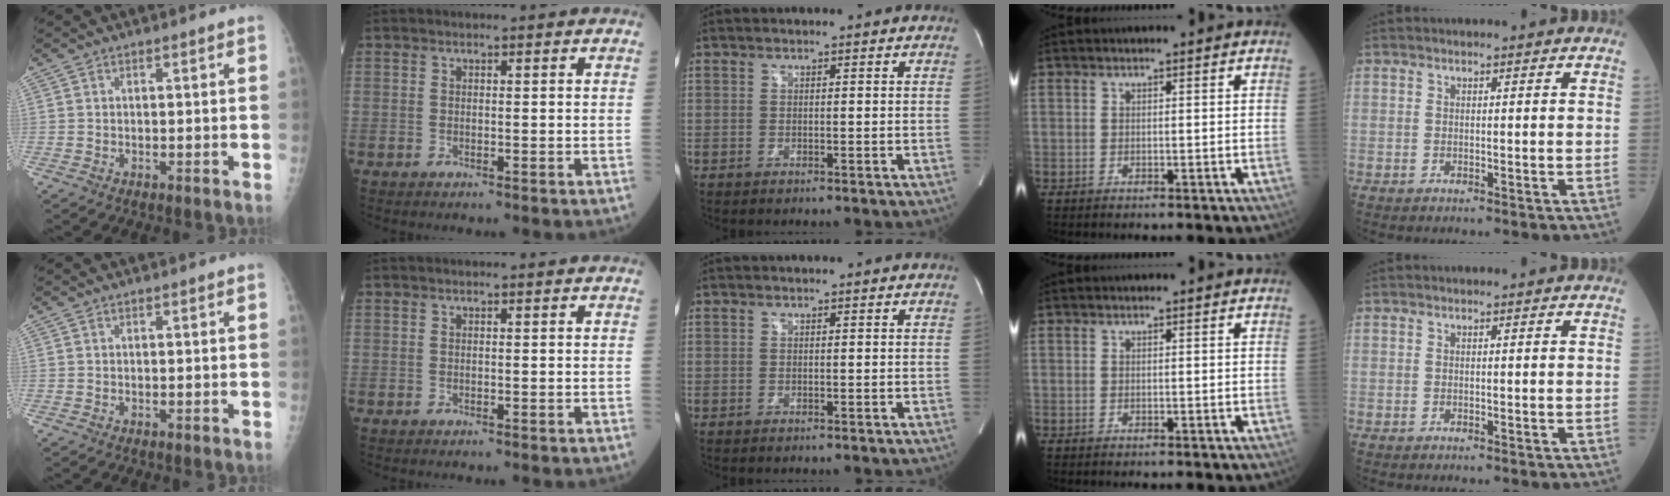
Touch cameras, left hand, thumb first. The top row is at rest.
{}